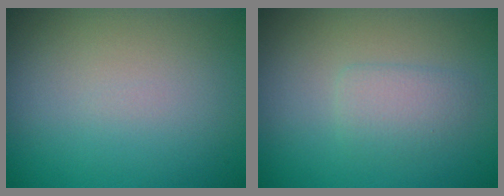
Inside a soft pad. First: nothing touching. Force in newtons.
{"total": 1.8, "press": 1.8, "slide": 0.1}